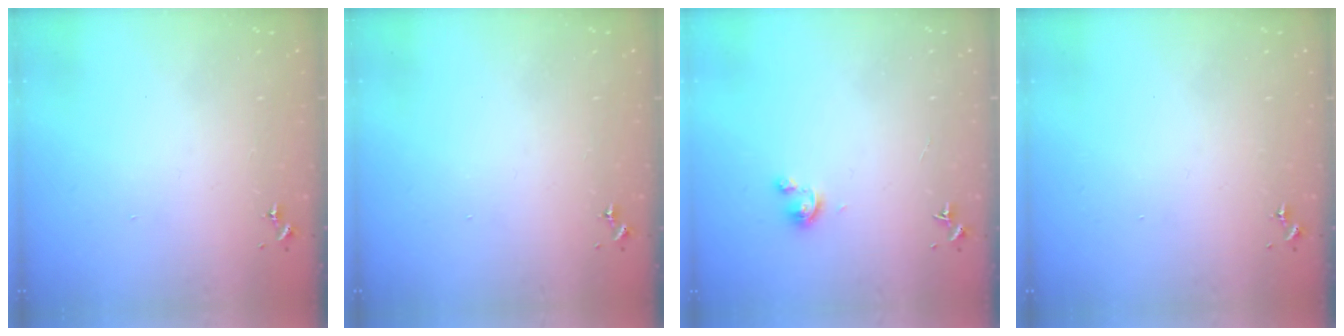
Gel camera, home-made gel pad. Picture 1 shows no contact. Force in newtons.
{"total": 0.0}
{"total": 2.8, "press": 2.8, "slide": 0.3}
{"total": 0.0}